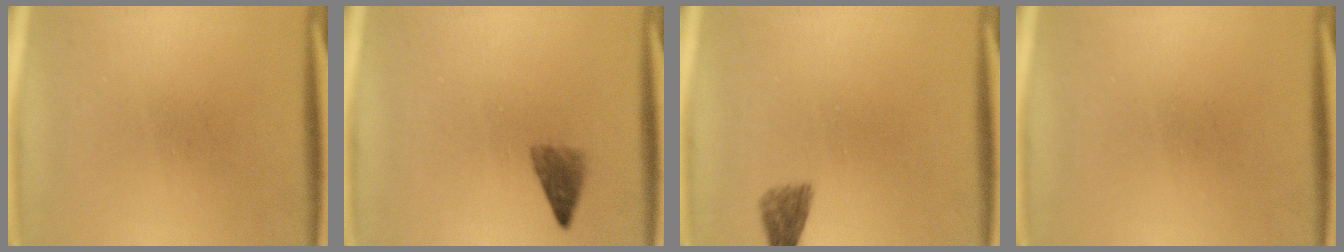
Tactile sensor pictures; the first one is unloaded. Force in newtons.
{"total": 2.4}
{"total": 2.4}
{"total": 0.0}